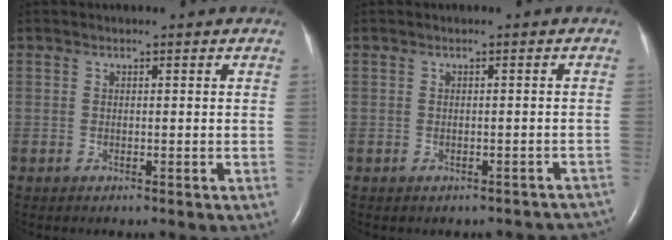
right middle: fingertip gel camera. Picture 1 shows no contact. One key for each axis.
{"total": 5.6, "fx": -4.8, "fy": 2.5, "fz": 1.2, "tx": -0.006, "ty": 0.012, "tz": -0.041}